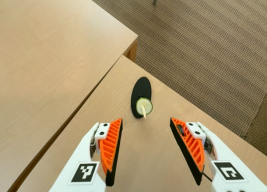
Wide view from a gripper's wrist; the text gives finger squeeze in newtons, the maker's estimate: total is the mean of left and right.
{"total": 0.6, "left": 0.5, "right": 0.7}